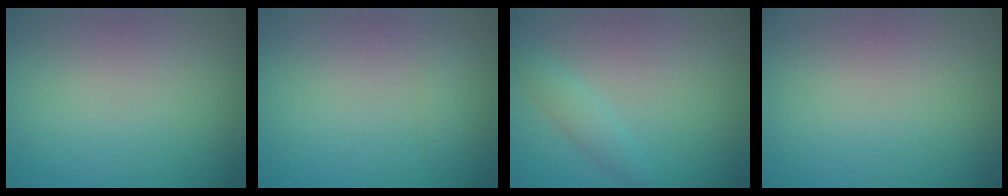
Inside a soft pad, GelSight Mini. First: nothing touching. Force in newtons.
{"total": 0.6, "press": 0.6, "slide": 0.1}
{"total": 1.5, "press": 1.4, "slide": 0.1}
{"total": 0.0}